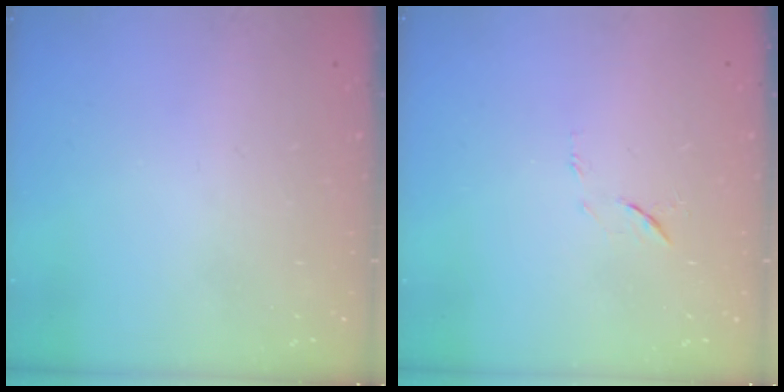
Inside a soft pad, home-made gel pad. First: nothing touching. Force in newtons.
{"total": 6.4, "press": 6.4, "slide": 0.6}